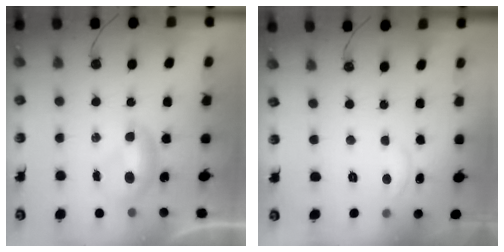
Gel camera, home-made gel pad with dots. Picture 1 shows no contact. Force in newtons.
{"total": 1.9, "press": 1.9, "slide": 0.4}